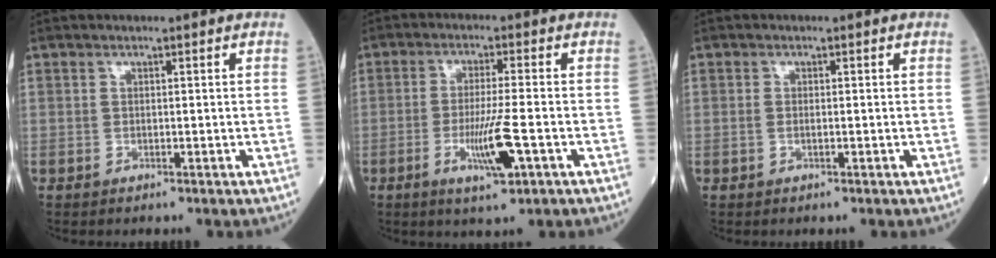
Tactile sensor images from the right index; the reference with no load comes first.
{"total": 7.3, "force": [-2.5, 0.1, 6.9], "torque": [-0.128, -0.015, -0.044]}
{"total": 1.2, "force": [-0.1, 0.5, 1.0], "torque": [-0.026, 0.000, -0.003]}